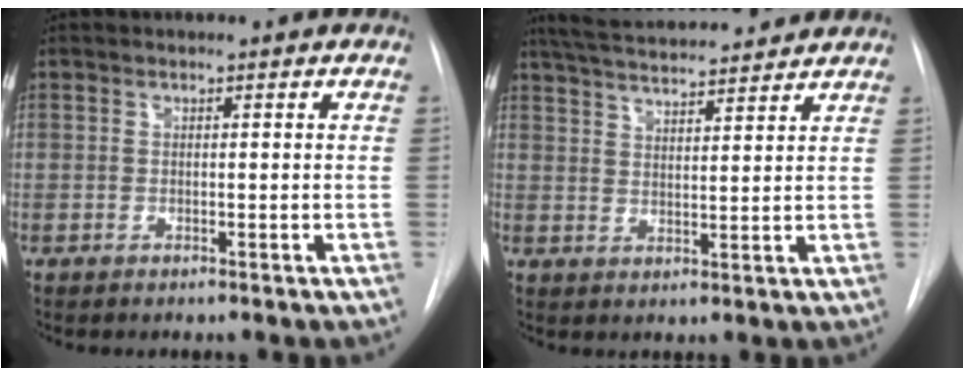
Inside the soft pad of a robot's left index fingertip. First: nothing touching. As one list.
[{"total": 14.2, "force": [13.0, 2.0, 5.4], "torque": [-0.096, 0.025, 0.195]}]